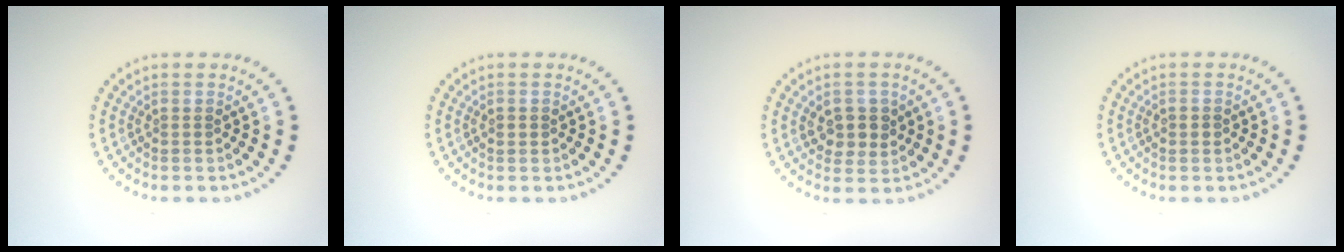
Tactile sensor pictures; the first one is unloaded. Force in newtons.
{"total": 1.0, "press": 1.0, "slide": 0.1}
{"total": 2.9, "press": 2.8, "slide": 0.8}
{"total": 1.0, "press": 1.0, "slide": 0.2}